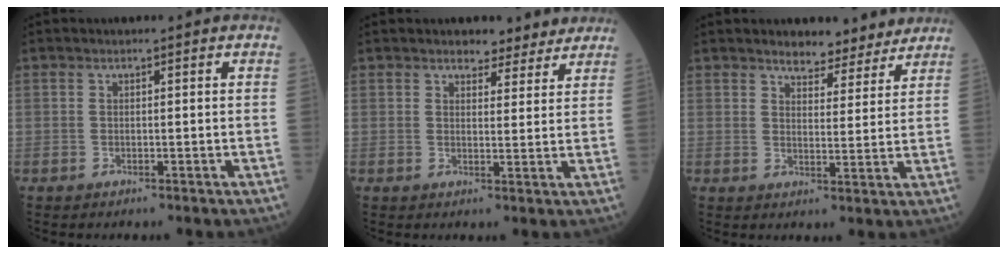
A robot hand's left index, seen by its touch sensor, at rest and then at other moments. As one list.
[{"total": 4.0, "force": [3.5, 1.9, 0.5], "torque": [-0.001, 0.001, 0.040]}, {"total": 5.8, "force": [5.4, 2.0, 1.0], "torque": [-0.011, -0.003, 0.069]}]